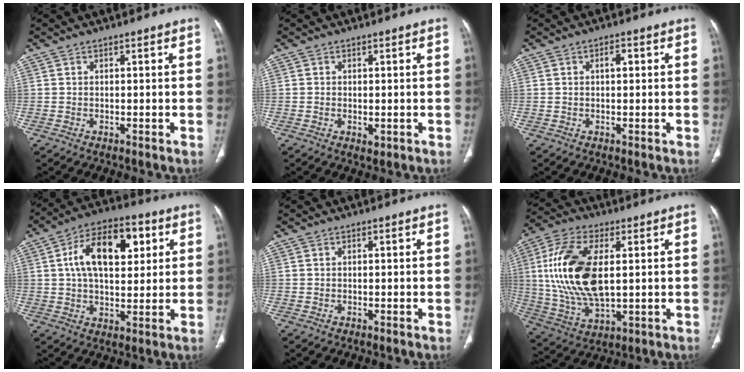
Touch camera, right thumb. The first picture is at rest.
{"total": 1.4, "force": [-0.2, 0.9, 1.0], "torque": [-0.018, -0.005, 0.000]}
{"total": 2.0, "force": [0.4, 0.9, 1.6], "torque": [-0.026, 0.005, 0.006]}
{"total": 15.9, "force": [4.3, 8.7, 12.6], "torque": [-0.186, 0.010, 0.066]}
{"total": 0.0}
{"total": 18.5, "force": [2.6, 9.2, 15.8], "torque": [-0.324, -0.007, 0.053]}